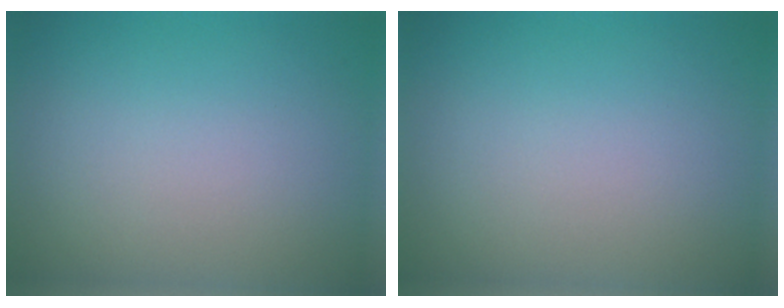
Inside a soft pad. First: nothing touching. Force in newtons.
{"total": 0.0}